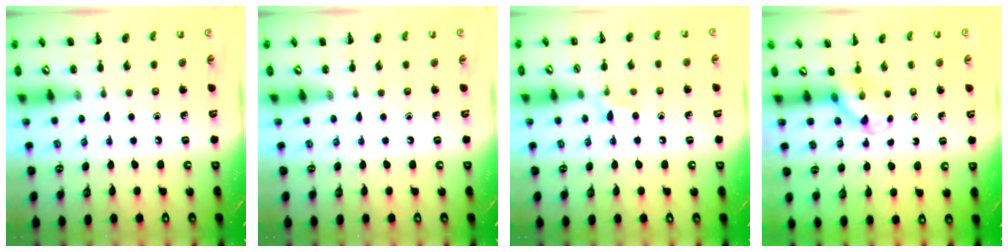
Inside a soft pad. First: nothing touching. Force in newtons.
{"total": 0.0}
{"total": 4.0, "press": 3.7, "slide": 1.5}
{"total": 3.5, "press": 3.3, "slide": 1.2}